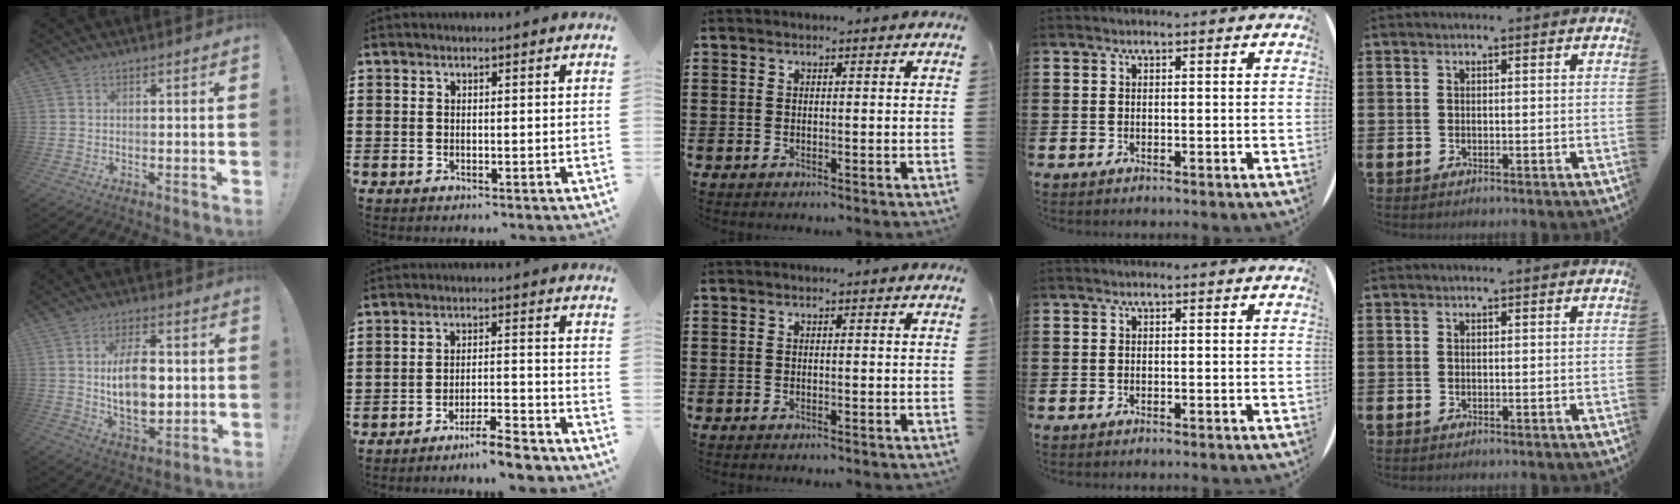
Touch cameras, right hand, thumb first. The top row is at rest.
{"thumb": {"total": 15.3, "force": [0.7, 8.7, 12.6], "torque": [-0.224, -0.003, 0.008]}, "index": {"total": 5.7, "force": [-5.2, 0.3, 2.3], "torque": [-0.039, -0.002, -0.097]}}